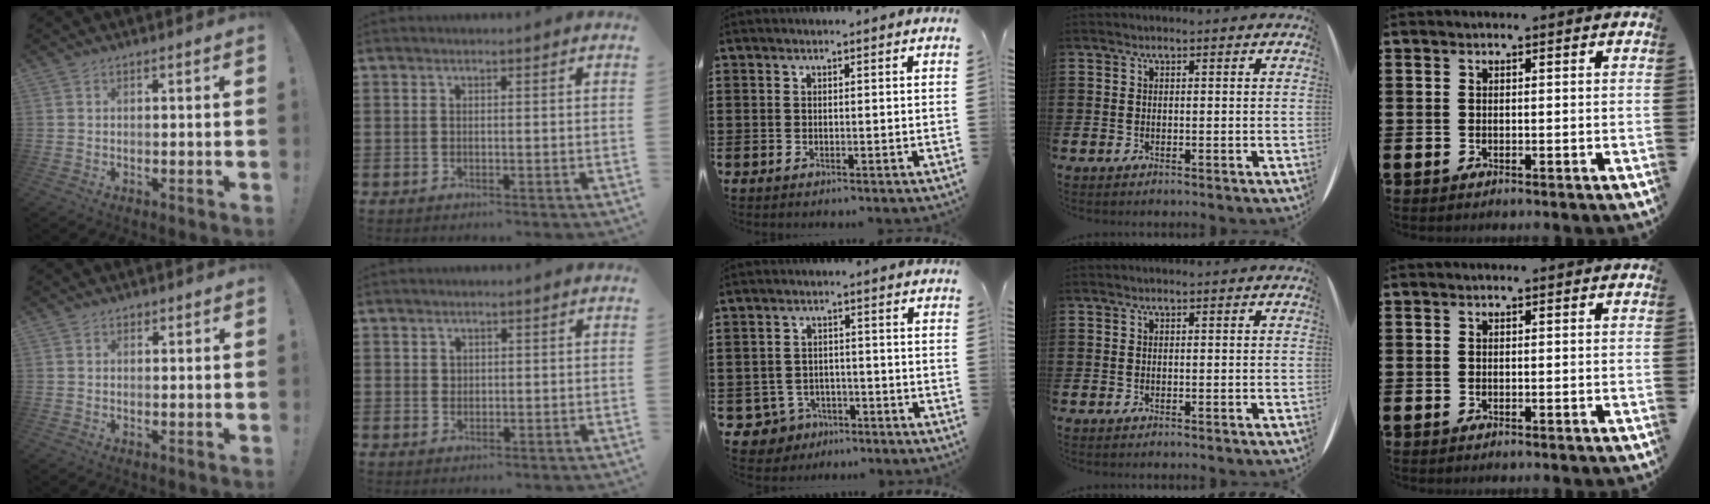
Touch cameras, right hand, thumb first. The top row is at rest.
{"thumb": {"total": 0.8, "force": [0.6, 0.6, 0.1], "torque": [0.003, -0.002, 0.010]}, "index": {"total": 1.0, "force": [0.7, 0.7, 0.1], "torque": [-0.003, 0.002, 0.014]}, "middle": {"total": 3.7, "force": [-2.9, 2.1, 0.7], "torque": [-0.043, -0.004, -0.067]}}